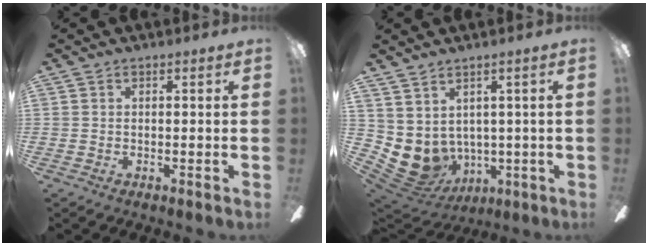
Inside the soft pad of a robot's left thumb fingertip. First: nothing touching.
{"total": 5.8, "force": [0.6, 5.4, 2.2], "torque": [-0.072, -0.024, 0.021]}